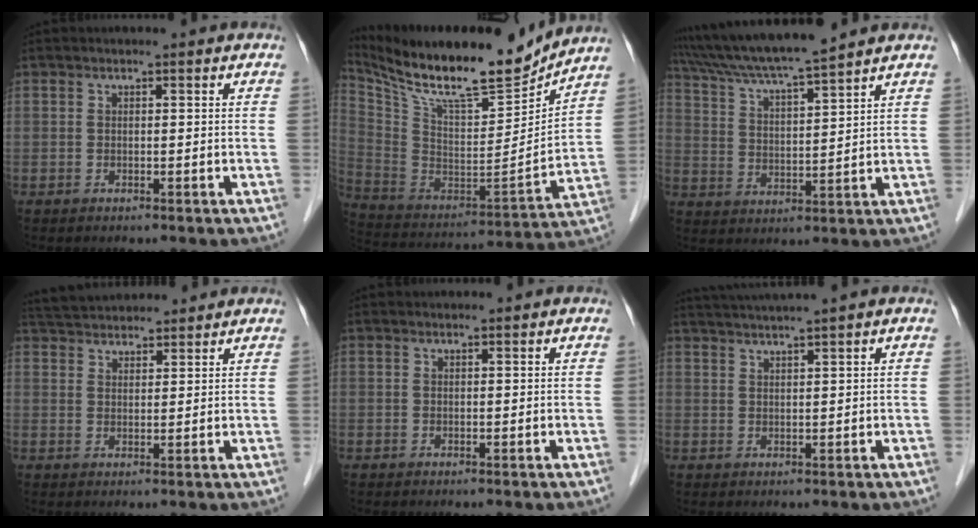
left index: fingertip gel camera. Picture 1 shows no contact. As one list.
[{"total": 22.2, "force": [19.2, 3.1, 10.6], "torque": [-0.209, -0.019, 0.327]}, {"total": 11.9, "force": [10.6, -1.1, 5.2], "torque": [-0.100, 0.014, 0.192]}, {"total": 10.0, "force": [9.5, 1.9, 2.6], "torque": [-0.047, 0.037, 0.154]}, {"total": 0.8, "force": [0.8, 0.1, 0.0], "torque": [-0.007, 0.006, 0.015]}, {"total": 5.9, "force": [5.2, -1.6, 2.3], "torque": [-0.040, 0.016, 0.091]}]